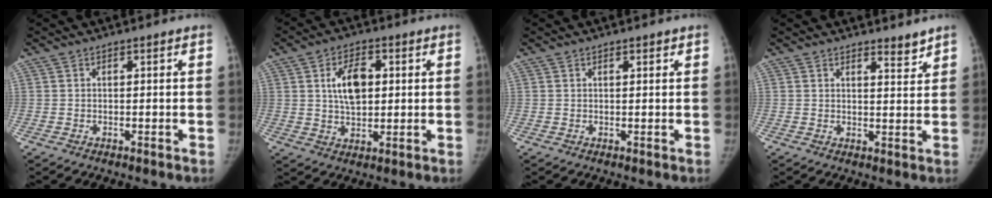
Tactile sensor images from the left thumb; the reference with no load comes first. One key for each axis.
{"total": 8.4, "fx": 1.7, "fy": 5.0, "fz": 6.5, "tx": -0.092, "ty": -0.002, "tz": 0.030}
{"total": 0.9, "fx": 0.6, "fy": 0.4, "fz": 0.6, "tx": -0.006, "ty": -0.002, "tz": 0.009}
{"total": 2.9, "fx": 2.6, "fy": 0.6, "fz": 1.1, "tx": -0.006, "ty": -0.025, "tz": 0.038}